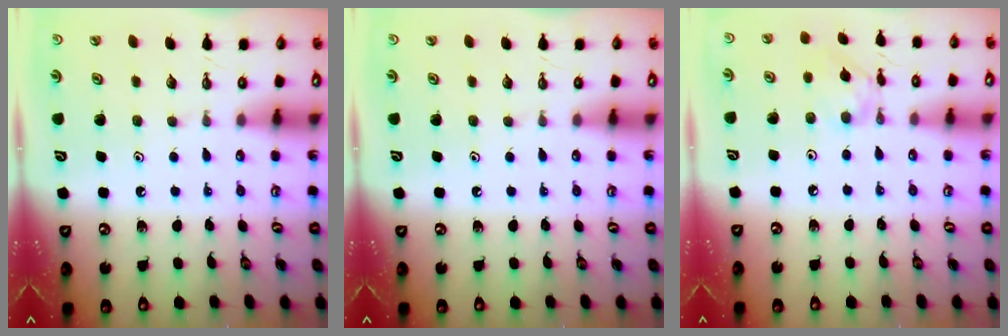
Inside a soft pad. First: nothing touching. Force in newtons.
{"total": 0.0}
{"total": 5.8, "press": 5.8, "slide": 0.3}